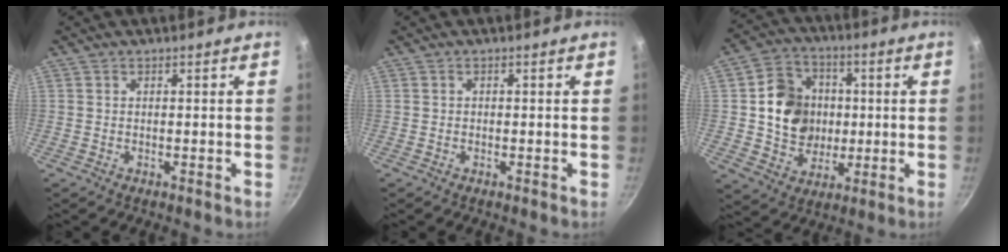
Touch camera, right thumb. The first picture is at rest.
{"total": 0.0}
{"total": 13.9, "force": [0.8, 12.2, 6.6], "torque": [-0.073, 0.013, 0.016]}